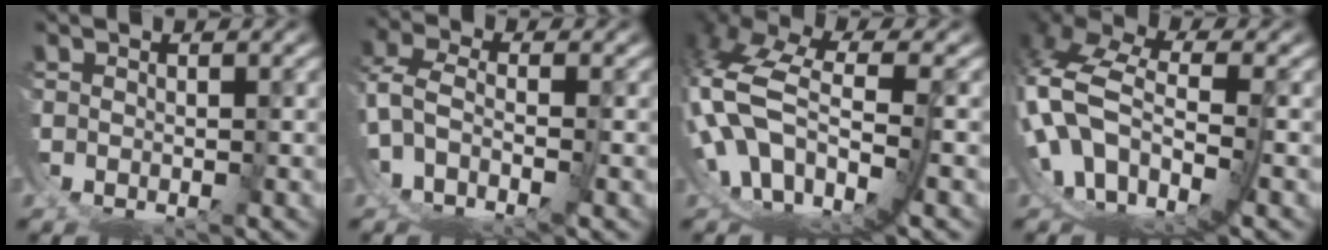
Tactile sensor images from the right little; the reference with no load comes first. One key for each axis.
{"total": 5.6, "fx": -2.5, "fy": 3.3, "fz": 3.8, "tx": -0.095, "ty": -0.032, "tz": -0.031}
{"total": 10.2, "fx": -1.4, "fy": 6.9, "fz": 7.4, "tx": -0.184, "ty": -0.046, "tz": -0.006}
{"total": 11.3, "fx": -2.0, "fy": 8.8, "fz": 6.8, "tx": -0.179, "ty": -0.056, "tz": -0.020}